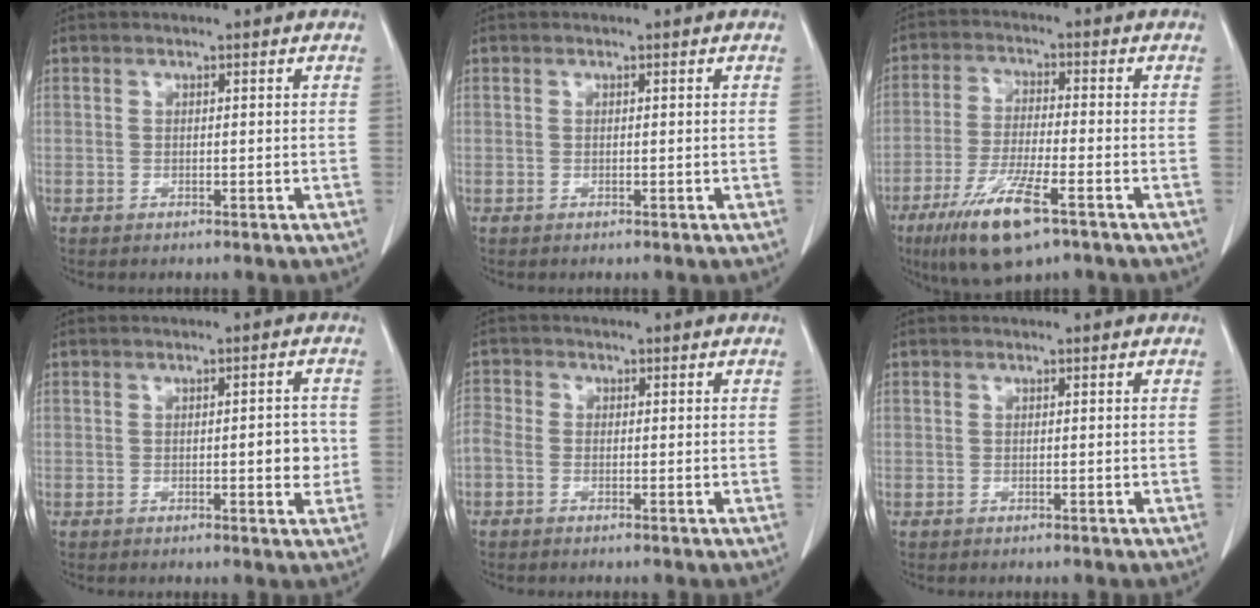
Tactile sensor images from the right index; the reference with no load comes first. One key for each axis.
{"total": 0.0}
{"total": 10.9, "fx": -6.2, "fy": 1.8, "fz": 8.8, "tx": -0.175, "ty": -0.025, "tz": -0.107}
{"total": 3.6, "fx": -0.4, "fy": 1.1, "fz": 3.4, "tx": -0.044, "ty": 0.000, "tz": -0.004}
{"total": 2.4, "fx": -0.7, "fy": 1.7, "fz": 1.5, "tx": -0.046, "ty": 0.012, "tz": -0.018}
{"total": 0.0}